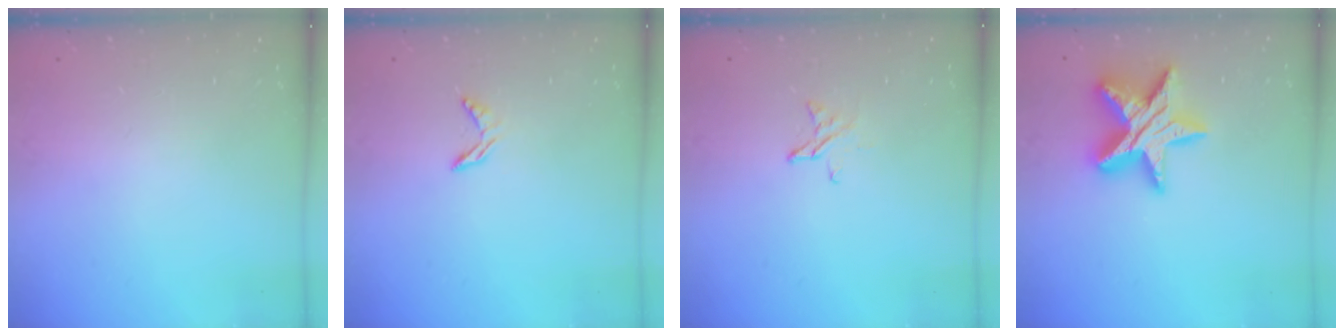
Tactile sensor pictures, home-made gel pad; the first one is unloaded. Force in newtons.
{"total": 5.3, "press": 5.2, "slide": 0.5}
{"total": 4.4, "press": 4.3, "slide": 0.4}
{"total": 17.3, "press": 17.2, "slide": 1.5}